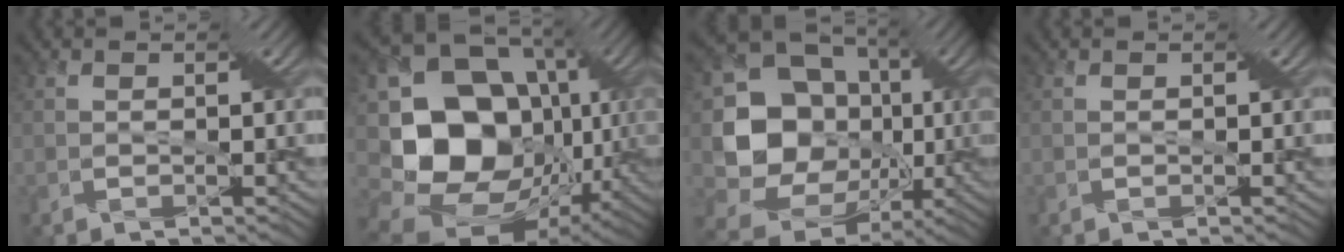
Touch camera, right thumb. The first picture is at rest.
{"total": 20.4, "force": [-2.5, 15.0, 13.6], "torque": [-0.310, -0.018, -0.025]}
{"total": 19.5, "force": [-0.5, 16.5, 10.5], "torque": [-0.229, -0.014, -0.008]}
{"total": 0.0}